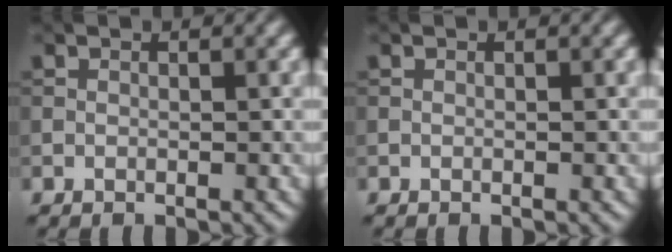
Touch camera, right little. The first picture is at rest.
{"total": 0.0}